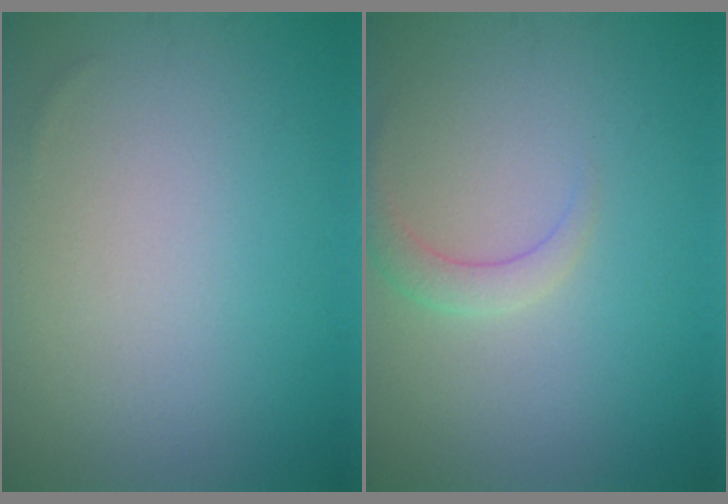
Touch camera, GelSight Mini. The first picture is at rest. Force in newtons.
{"total": 1.8, "press": 1.8, "slide": 0.1}